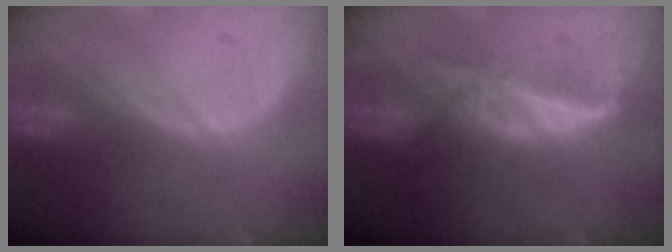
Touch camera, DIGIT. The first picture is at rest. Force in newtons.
{"total": 6.0, "press": 5.3, "slide": 2.8}